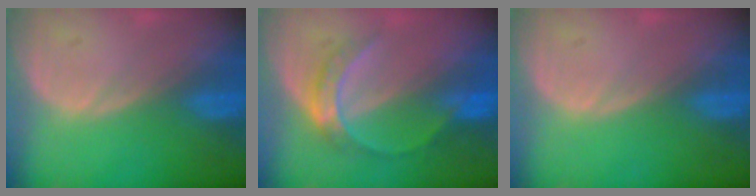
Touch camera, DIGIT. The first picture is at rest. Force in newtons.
{"total": 5.0, "press": 5.0, "slide": 0.8}
{"total": 0.0}